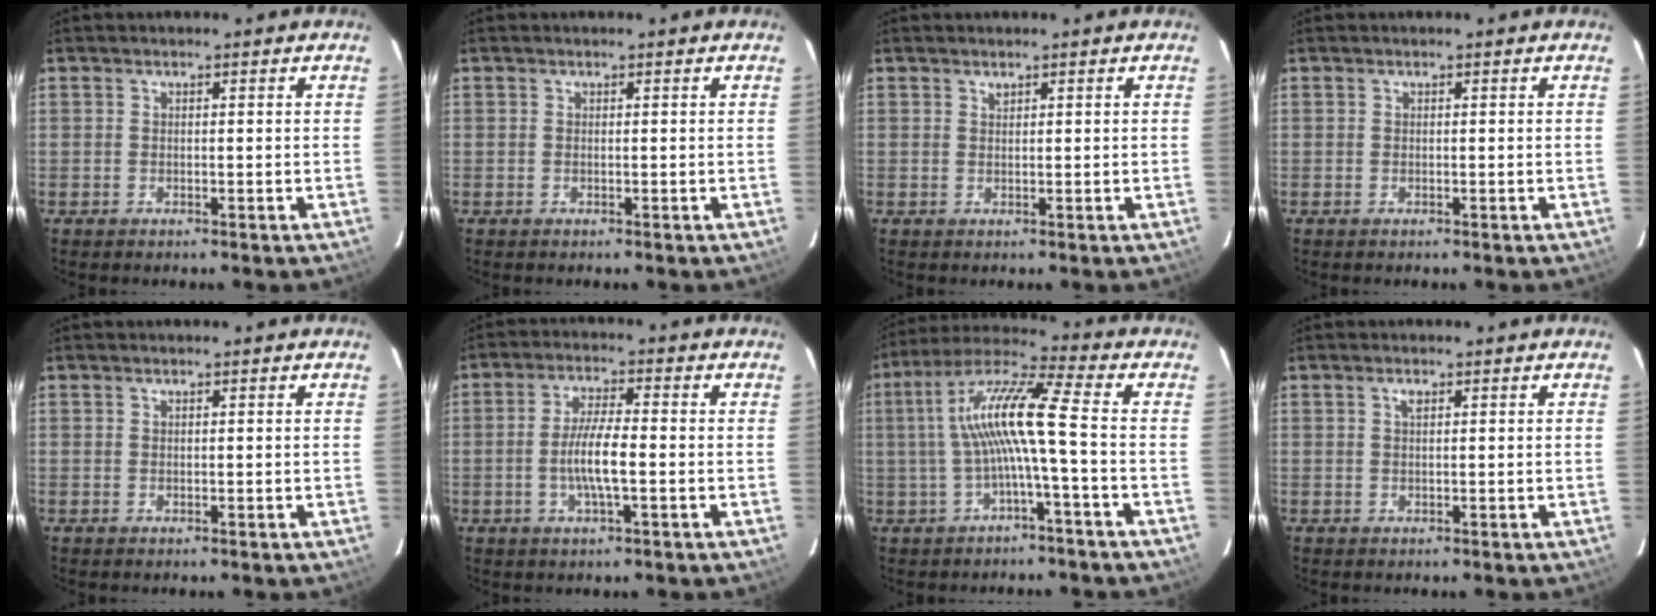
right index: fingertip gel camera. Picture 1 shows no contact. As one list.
[{"total": 0.0}, {"total": 0.6, "force": [0.5, 0.2, 0.1], "torque": [-0.001, 0.000, 0.010]}, {"total": 0.0}, {"total": 0.0}, {"total": 6.6, "force": [-1.5, 1.1, 6.3], "torque": [-0.122, -0.002, -0.029]}, {"total": 11.2, "force": [-1.2, -0.2, 11.1], "torque": [-0.227, 0.018, -0.020]}, {"total": 1.0, "force": [0.5, 0.4, 0.8], "torque": [-0.015, 0.004, 0.008]}]